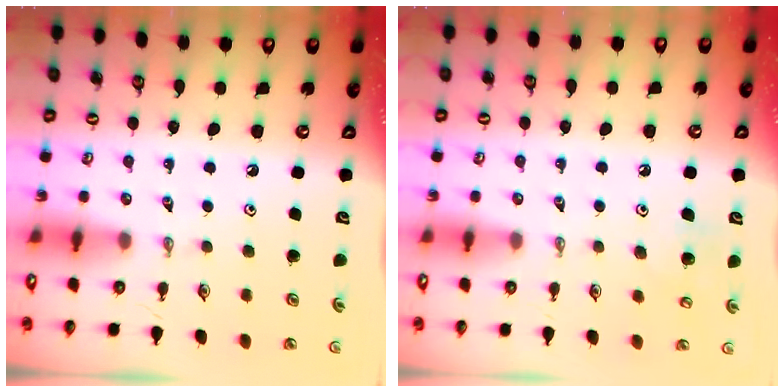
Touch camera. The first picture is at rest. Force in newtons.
{"total": 6.8, "press": 6.8, "slide": 0.6}